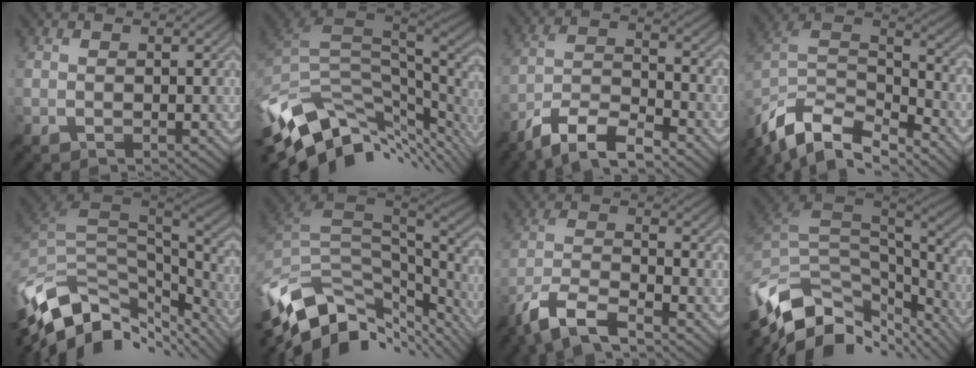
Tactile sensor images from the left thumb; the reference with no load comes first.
{"total": 12.7, "force": [-3.8, 7.2, 9.7], "torque": [-0.204, -0.023, -0.059]}
{"total": 9.1, "force": [-7.1, 2.3, 5.3], "torque": [-0.104, 0.004, -0.143]}
{"total": 13.4, "force": [-9.5, 5.7, 7.6], "torque": [-0.207, -0.007, -0.163]}
{"total": 13.5, "force": [-5.7, 7.2, 9.9], "torque": [-0.233, -0.016, -0.094]}
{"total": 13.9, "force": [-5.6, 7.5, 10.2], "torque": [-0.239, -0.025, -0.089]}
{"total": 8.5, "force": [-6.4, 2.0, 5.2], "torque": [-0.113, -0.002, -0.135]}
{"total": 14.2, "force": [-6.7, 8.0, 9.6], "torque": [-0.235, -0.030, -0.105]}